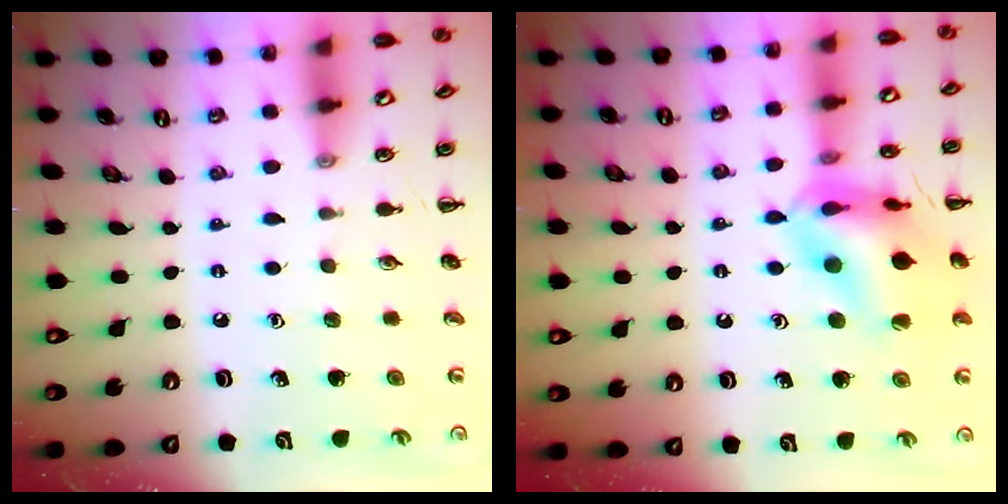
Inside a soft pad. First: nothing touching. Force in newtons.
{"total": 16.9, "press": 16.8, "slide": 2.3}